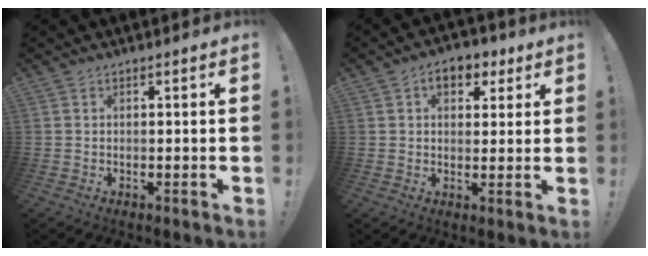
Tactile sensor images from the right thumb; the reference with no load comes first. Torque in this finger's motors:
{"motor_torque": [0.47, 1.42, 0.40, 0.12, -0.01]}